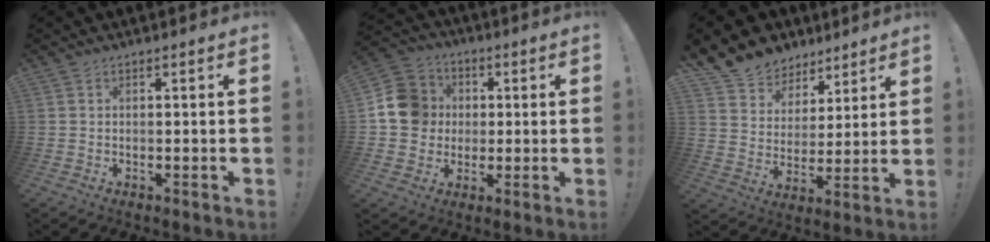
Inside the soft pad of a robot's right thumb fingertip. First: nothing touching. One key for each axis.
{"total": 13.8, "fx": 1.4, "fy": 12.7, "fz": 5.2, "tx": -0.065, "ty": 0.005, "tz": 0.033}
{"total": 11.0, "fx": 8.0, "fy": 7.3, "fz": 1.5, "tx": -0.041, "ty": -0.063, "tz": 0.158}